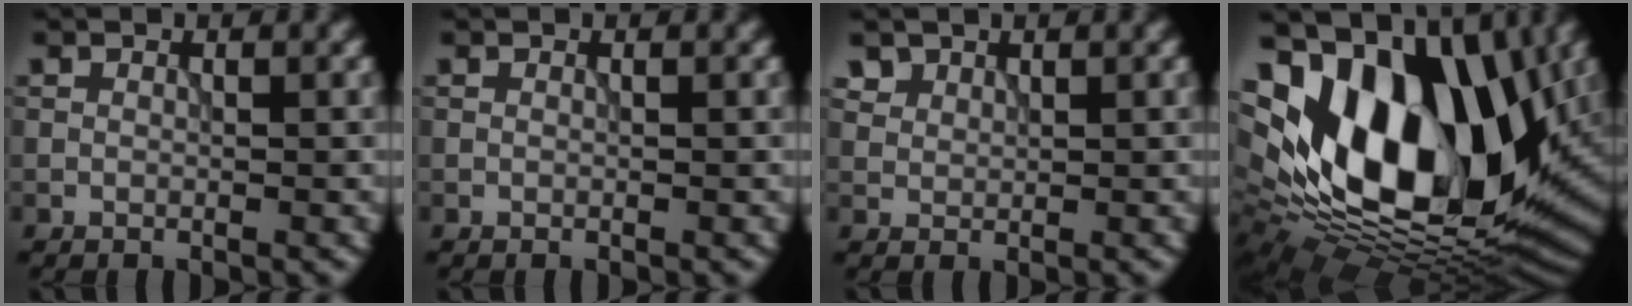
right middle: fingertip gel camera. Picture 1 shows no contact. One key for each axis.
{"total": 0.0}
{"total": 2.1, "fx": 1.5, "fy": 1.3, "fz": 0.6, "tx": -0.025, "ty": -0.010, "tz": 0.046}
{"total": 17.6, "fx": 3.1, "fy": 11.1, "fz": 13.3, "tx": -0.231, "ty": 0.015, "tz": 0.039}